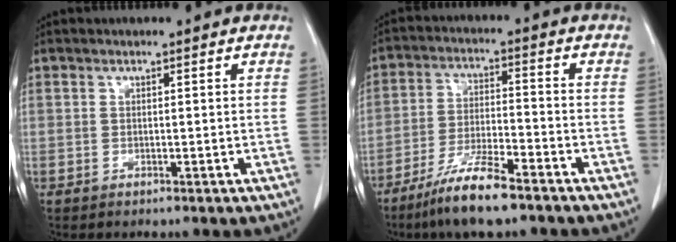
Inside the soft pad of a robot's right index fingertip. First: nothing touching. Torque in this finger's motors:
{"motor_torque": [0.90, -0.88, 0.28, 0.14]}